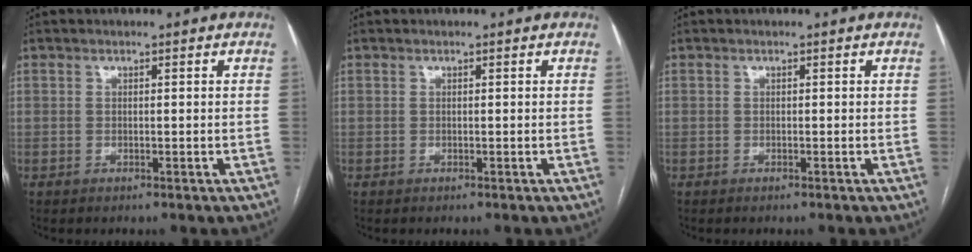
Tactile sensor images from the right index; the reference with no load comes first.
{"total": 0.0}
{"total": 0.0}